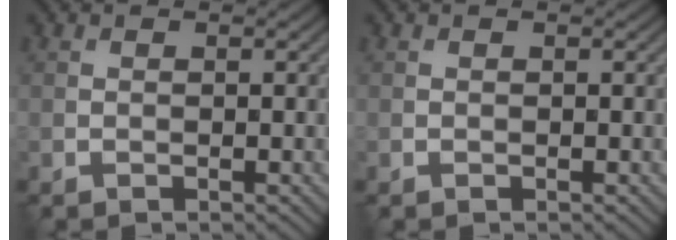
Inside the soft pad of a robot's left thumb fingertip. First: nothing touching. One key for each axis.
{"total": 0.0}